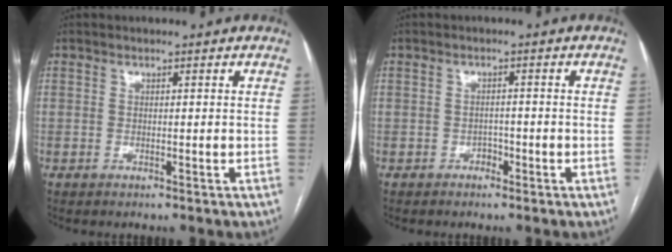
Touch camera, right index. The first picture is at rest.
{"total": 1.4, "force": [-0.9, 0.9, 0.4], "torque": [-0.004, 0.005, -0.016]}